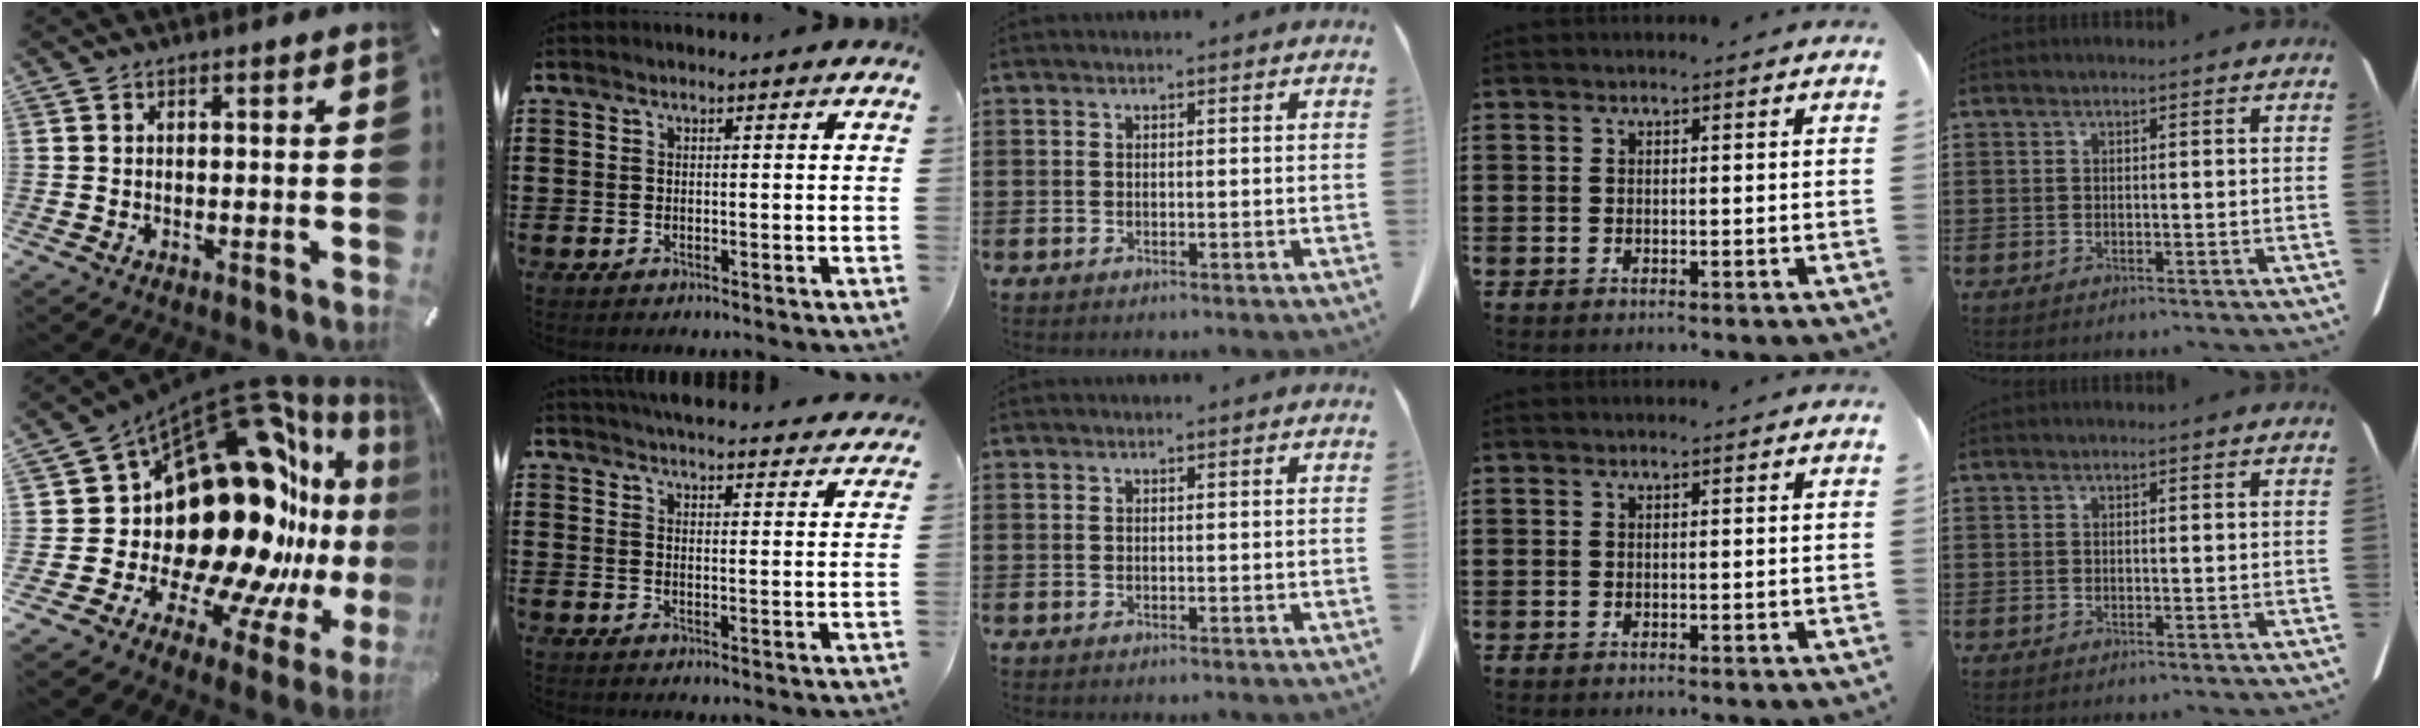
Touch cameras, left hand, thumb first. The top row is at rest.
{"thumb": {"total": 32.9, "force": [4.1, 19.2, 26.5], "torque": [-0.341, -0.150, 0.143]}, "index": {"total": 4.6, "force": [4.6, 0.0, 0.6], "torque": [-0.020, -0.032, 0.079]}}